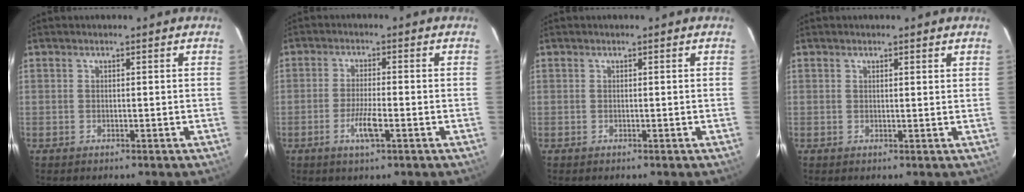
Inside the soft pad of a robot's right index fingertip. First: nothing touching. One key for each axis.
{"total": 4.3, "fx": -1.8, "fy": 0.4, "fz": 3.9, "tx": -0.076, "ty": -0.005, "tz": -0.034}
{"total": 0.0}
{"total": 1.3, "fx": 1.1, "fy": 0.2, "fz": 0.6, "tx": -0.011, "ty": 0.005, "tz": 0.014}